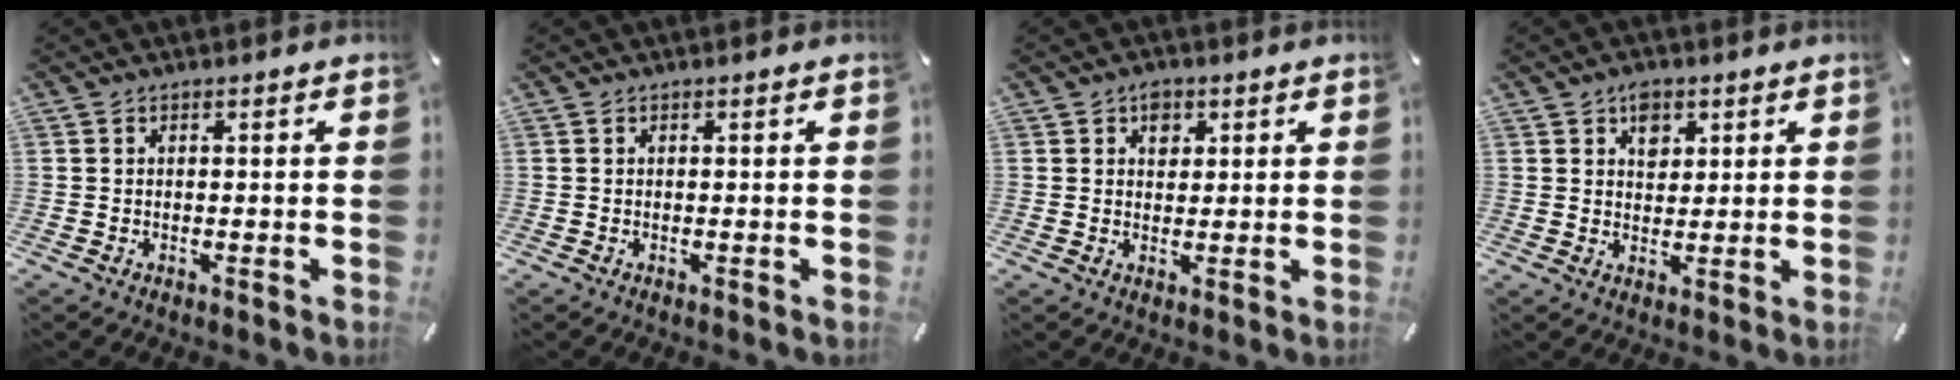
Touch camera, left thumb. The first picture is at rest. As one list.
[{"total": 0.0}, {"total": 3.1, "force": [1.4, 2.4, 1.4], "torque": [-0.007, -0.006, 0.019]}, {"total": 4.3, "force": [2.1, 3.2, 1.9], "torque": [-0.013, -0.008, 0.032]}]